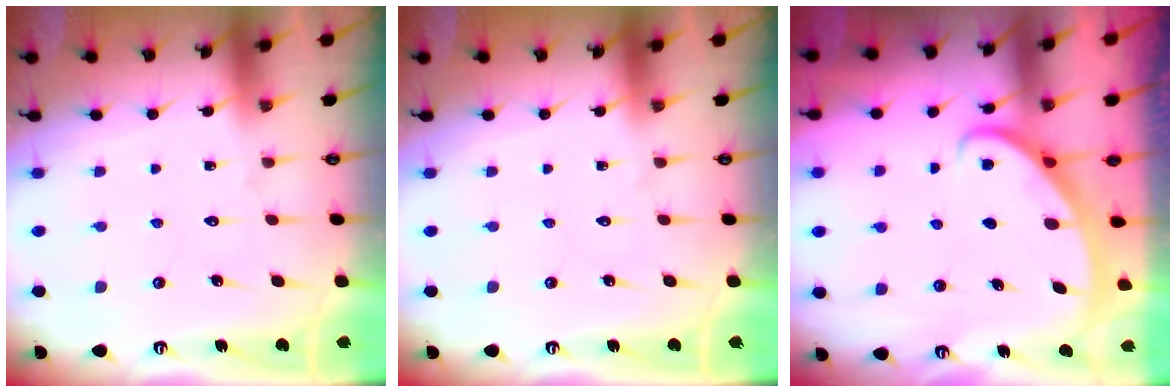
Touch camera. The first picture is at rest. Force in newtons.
{"total": 0.0}
{"total": 3.0, "press": 3.0, "slide": 0.1}